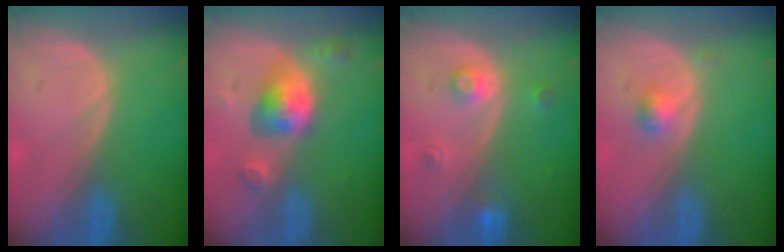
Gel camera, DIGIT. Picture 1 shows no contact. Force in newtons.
{"total": 5.7, "press": 5.4, "slide": 1.8}
{"total": 3.1, "press": 2.8, "slide": 1.2}
{"total": 2.0, "press": 1.8, "slide": 0.8}